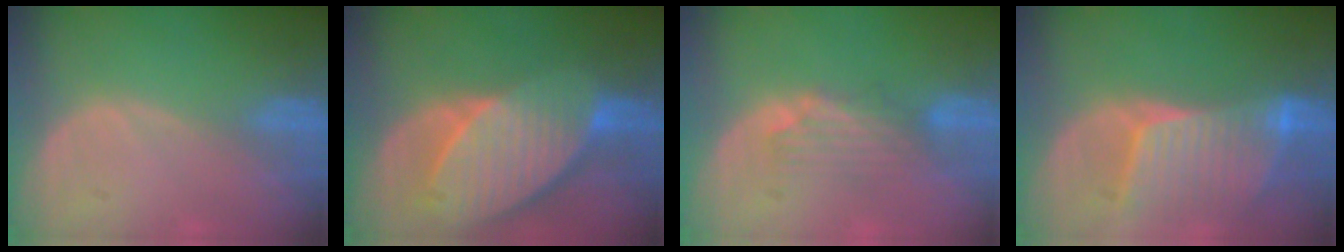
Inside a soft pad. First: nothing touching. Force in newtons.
{"total": 10.5, "press": 9.2, "slide": 5.0}
{"total": 4.2, "press": 3.7, "slide": 2.0}
{"total": 8.5, "press": 7.7, "slide": 3.6}